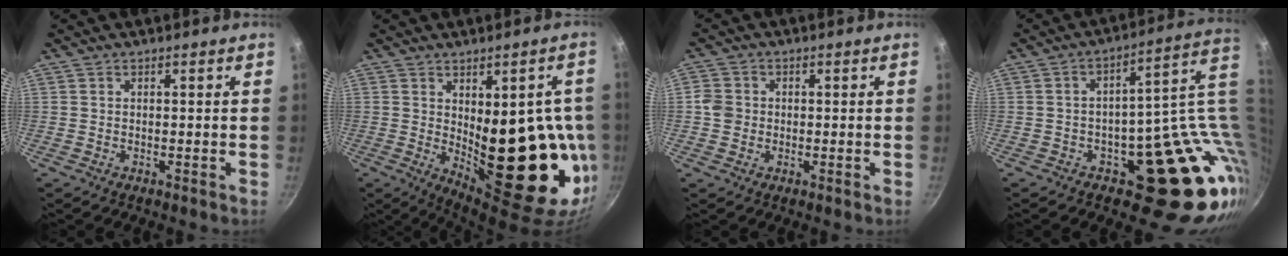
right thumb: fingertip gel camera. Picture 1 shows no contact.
{"total": 22.1, "force": [-1.3, 9.6, 19.8], "torque": [-0.212, -0.024, 0.009]}
{"total": 3.7, "force": [-0.3, 3.4, 1.4], "torque": [-0.015, 0.012, -0.012]}
{"total": 19.1, "force": [3.1, 12.7, 13.9], "torque": [-0.076, 0.010, 0.067]}